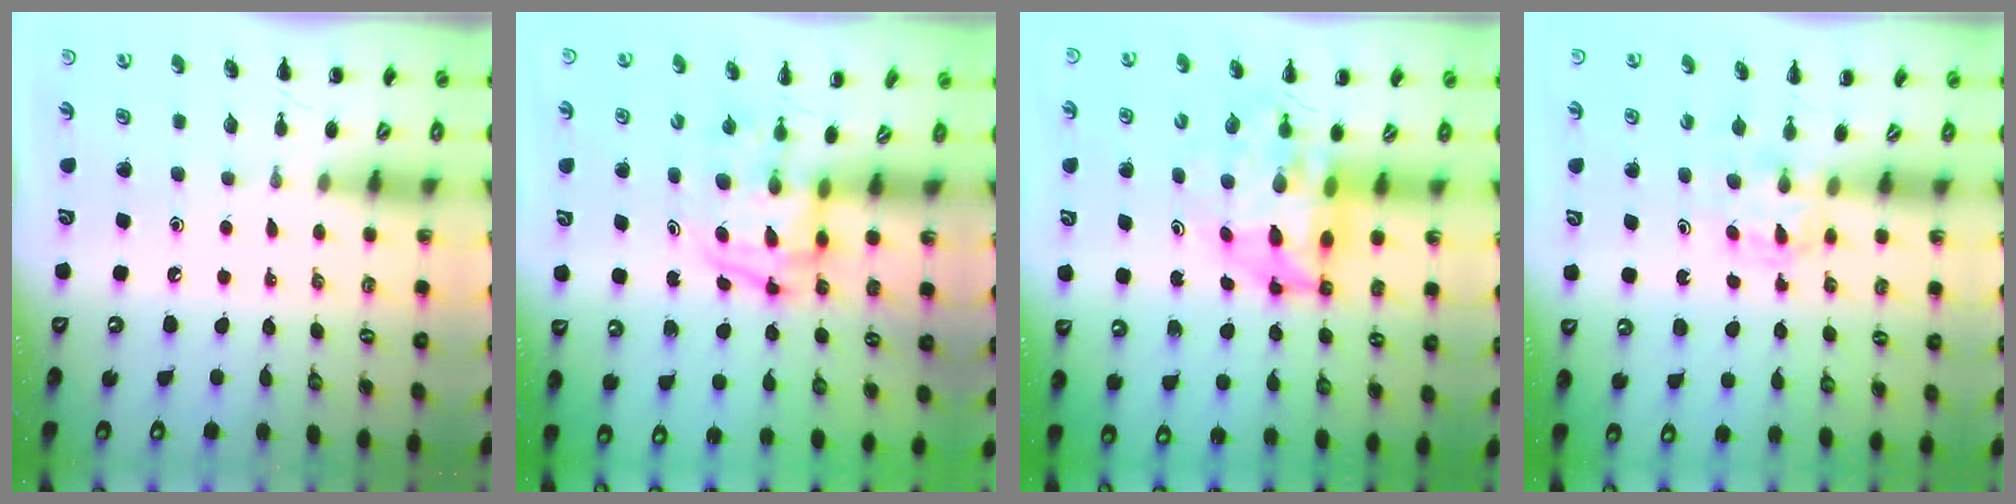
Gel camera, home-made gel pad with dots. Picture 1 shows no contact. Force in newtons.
{"total": 4.0, "press": 3.9, "slide": 0.6}
{"total": 7.5, "press": 7.1, "slide": 2.4}
{"total": 2.6, "press": 2.4, "slide": 1.1}